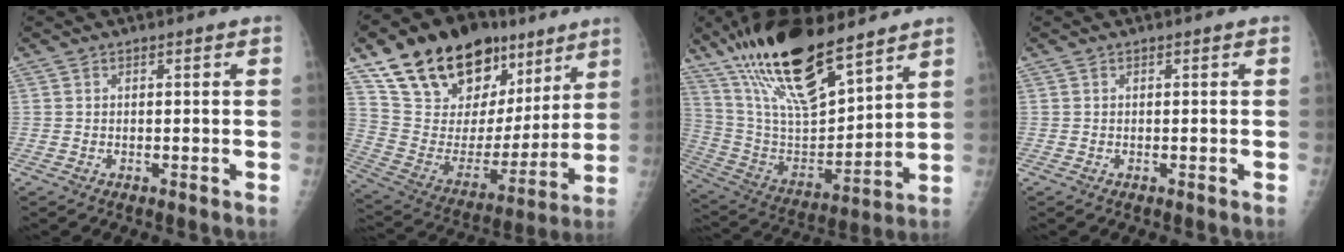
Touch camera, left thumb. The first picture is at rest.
{"total": 26.9, "force": [16.8, 15.1, 14.8], "torque": [-0.208, -0.028, 0.292]}
{"total": 23.8, "force": [16.7, 7.5, 15.3], "torque": [-0.254, -0.066, 0.309]}
{"total": 0.0}